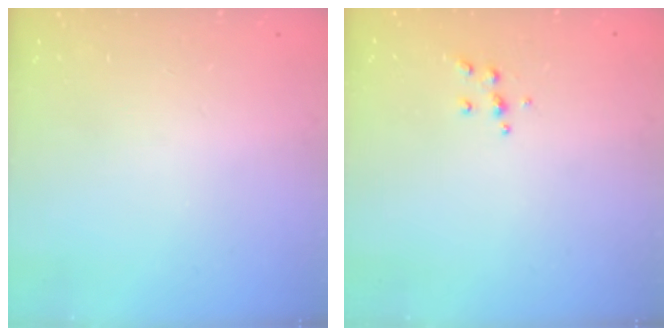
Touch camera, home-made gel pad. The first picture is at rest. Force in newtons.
{"total": 5.3, "press": 5.2, "slide": 0.5}